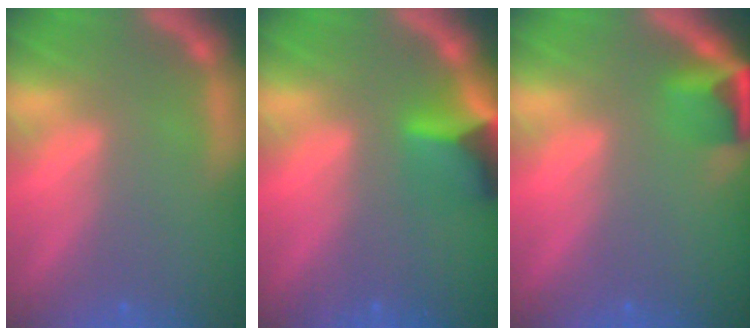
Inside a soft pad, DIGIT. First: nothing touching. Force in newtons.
{"total": 4.9}
{"total": 3.4}